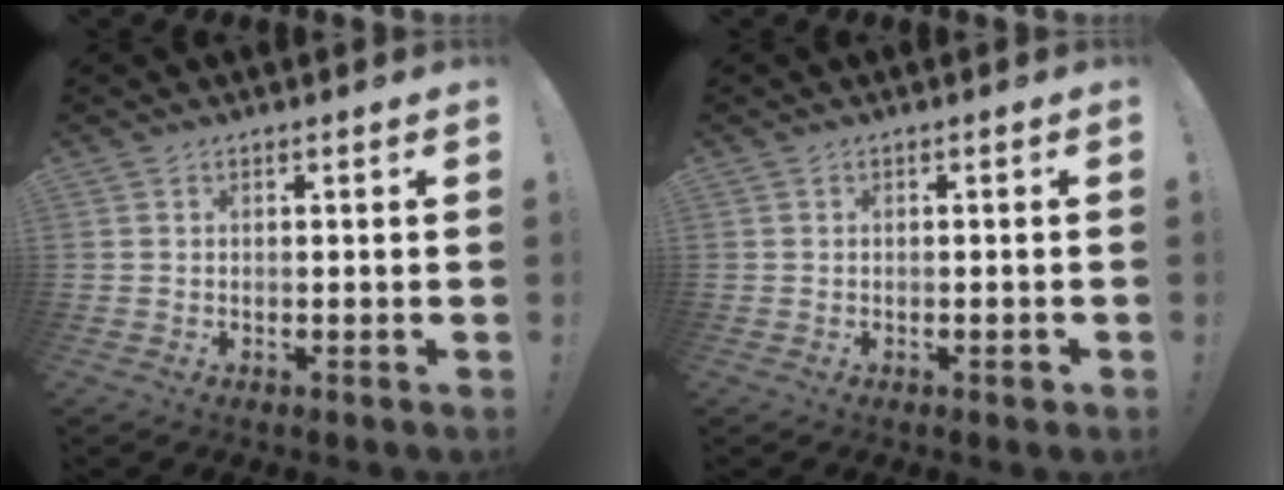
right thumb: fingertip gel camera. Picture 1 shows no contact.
{"total": 1.3, "force": [-0.7, 1.0, 0.5], "torque": [-0.003, 0.003, -0.012]}